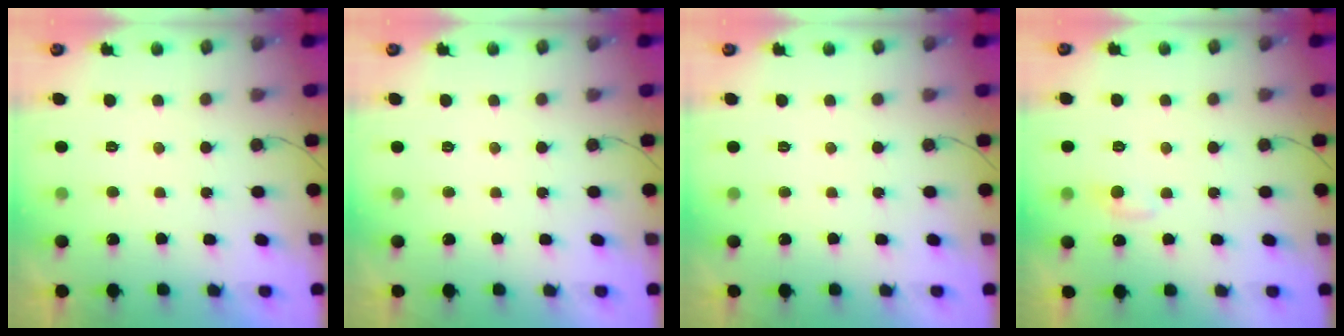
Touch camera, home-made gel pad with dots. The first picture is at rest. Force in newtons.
{"total": 0.0}
{"total": 0.0}
{"total": 4.2, "press": 4.1, "slide": 0.5}